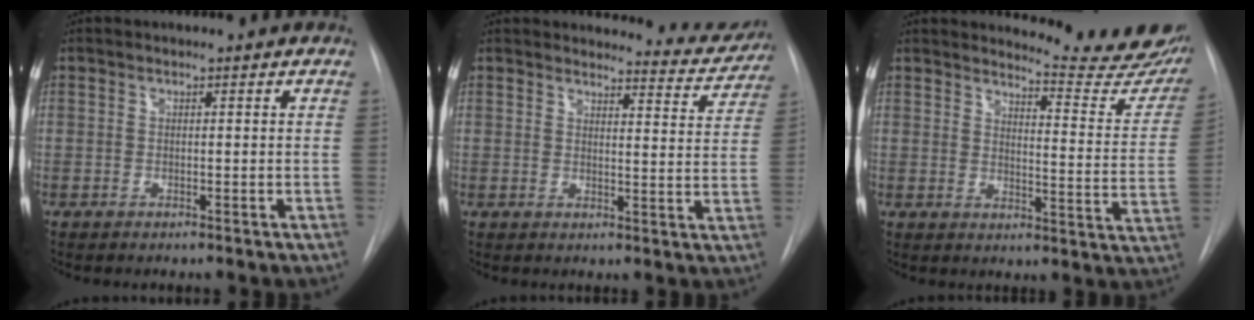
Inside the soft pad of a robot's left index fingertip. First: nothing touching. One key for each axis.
{"total": 7.8, "fx": 7.7, "fy": 1.1, "fz": 0.2, "tx": 0.014, "ty": -0.037, "tz": 0.077}
{"total": 16.1, "fx": 15.6, "fy": 1.1, "fz": 3.9, "tx": -0.035, "ty": -0.112, "tz": 0.164}